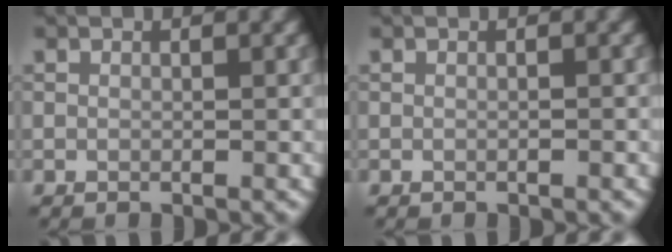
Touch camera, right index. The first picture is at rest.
{"total": 0.0}